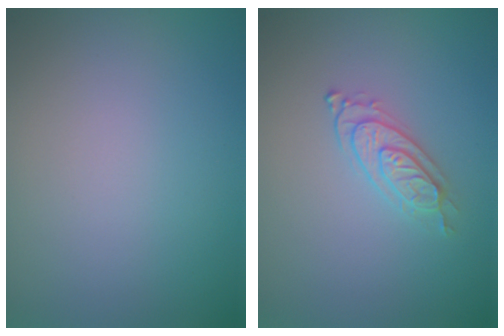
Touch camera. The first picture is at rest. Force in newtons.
{"total": 2.2, "press": 2.0, "slide": 0.7}